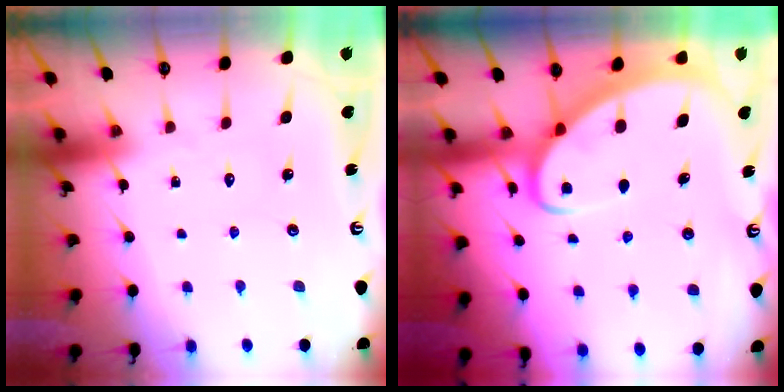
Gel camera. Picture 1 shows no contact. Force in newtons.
{"total": 3.2, "press": 3.2, "slide": 0.4}